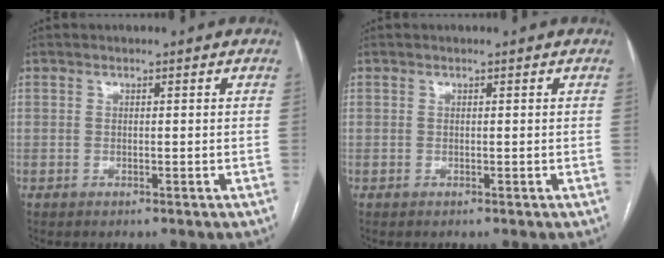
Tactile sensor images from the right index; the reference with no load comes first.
{"total": 0.0}